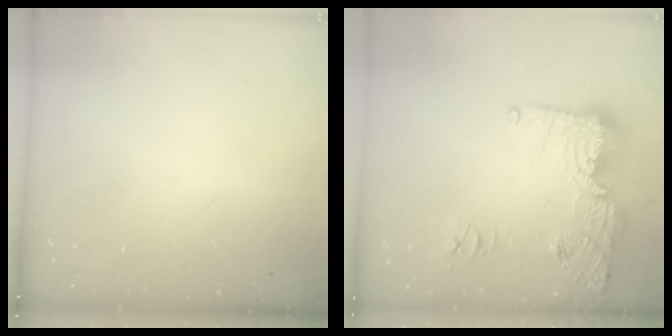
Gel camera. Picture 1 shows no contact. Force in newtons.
{"total": 17.6, "press": 17.3, "slide": 3.3}